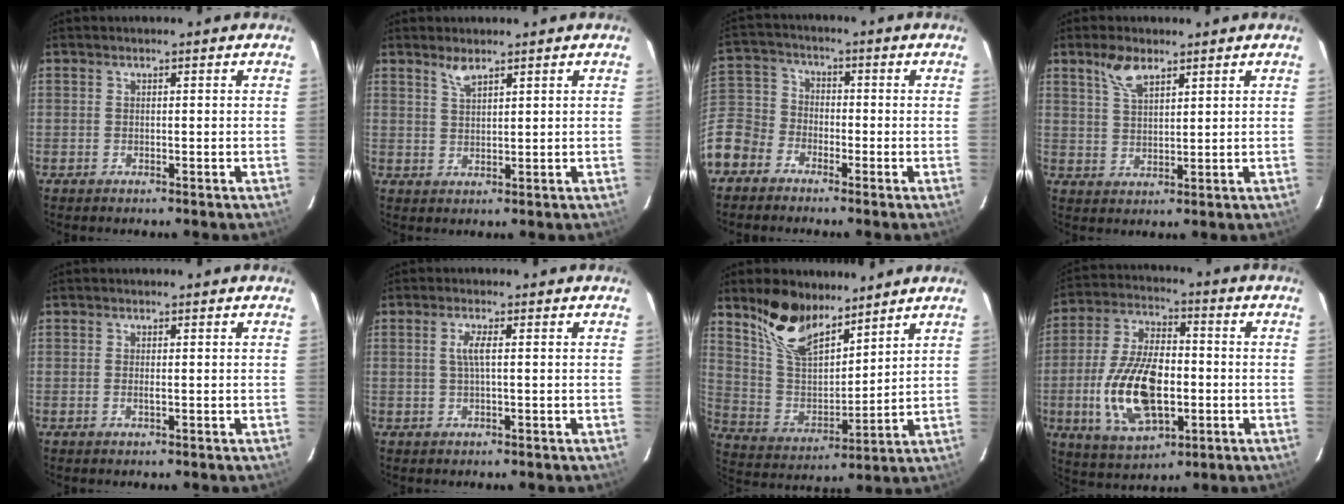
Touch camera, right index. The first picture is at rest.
{"total": 2.6, "force": [2.1, 0.6, 1.4], "torque": [-0.028, 0.000, 0.041]}
{"total": 11.4, "force": [-6.2, 9.0, 3.4], "torque": [-0.099, 0.029, -0.133]}
{"total": 5.3, "force": [3.5, 2.2, 3.2], "torque": [-0.061, 0.007, 0.070]}
{"total": 0.7, "force": [0.0, 0.1, 0.7], "torque": [-0.014, 0.001, -0.001]}
{"total": 2.3, "force": [0.3, 0.0, 2.3], "torque": [-0.044, 0.004, 0.005]}
{"total": 14.1, "force": [10.5, 6.0, 7.3], "torque": [-0.148, 0.007, 0.208]}
{"total": 17.5, "force": [-3.5, 8.7, 14.7], "torque": [-0.301, 0.000, -0.054]}